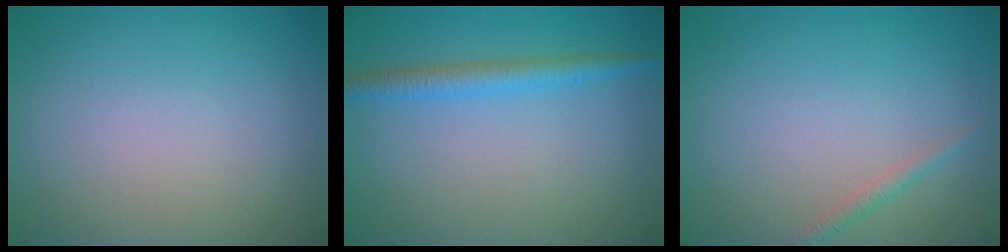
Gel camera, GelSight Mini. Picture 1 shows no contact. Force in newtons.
{"total": 2.4, "press": 2.4, "slide": 0.1}
{"total": 1.0, "press": 1.0, "slide": 0.0}